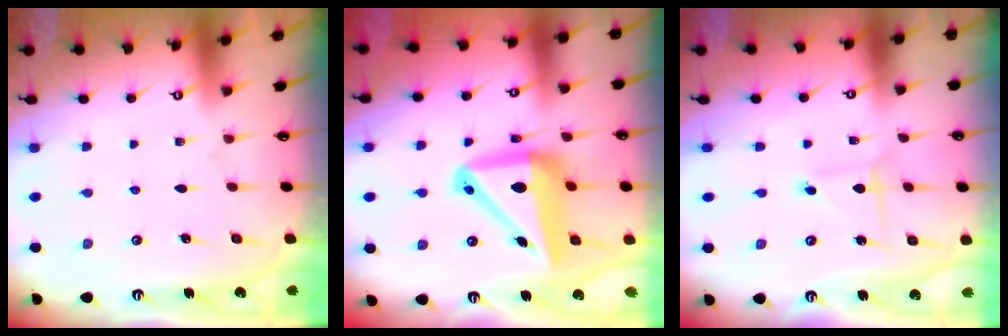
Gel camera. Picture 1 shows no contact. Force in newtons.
{"total": 15.2, "press": 14.9, "slide": 3.1}
{"total": 1.6, "press": 1.6, "slide": 0.1}